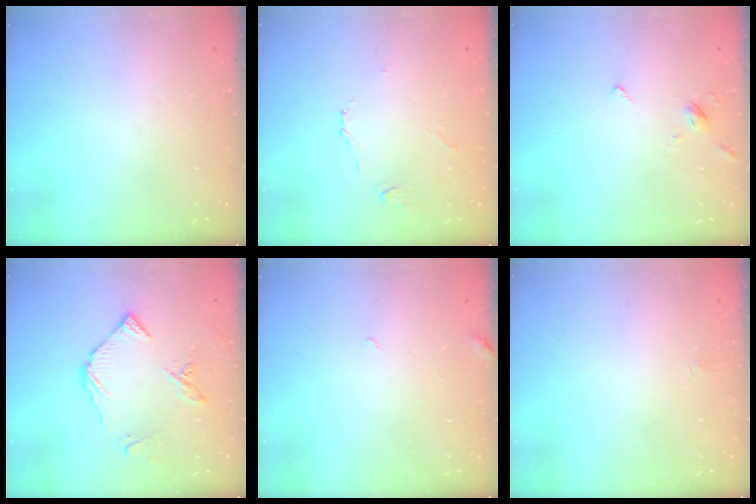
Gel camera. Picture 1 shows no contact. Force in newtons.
{"total": 3.0, "press": 3.0, "slide": 0.5}
{"total": 2.7, "press": 2.6, "slide": 0.7}
{"total": 10.1, "press": 10.0, "slide": 1.2}
{"total": 3.6, "press": 3.6, "slide": 0.3}
{"total": 1.3, "press": 1.2, "slide": 0.2}